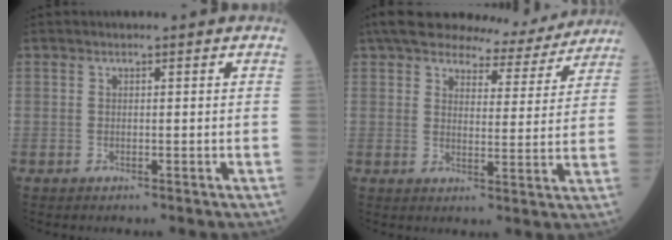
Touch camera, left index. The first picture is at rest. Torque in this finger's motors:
{"motor_torque": [0.46, -1.45, -0.28, 0.01]}